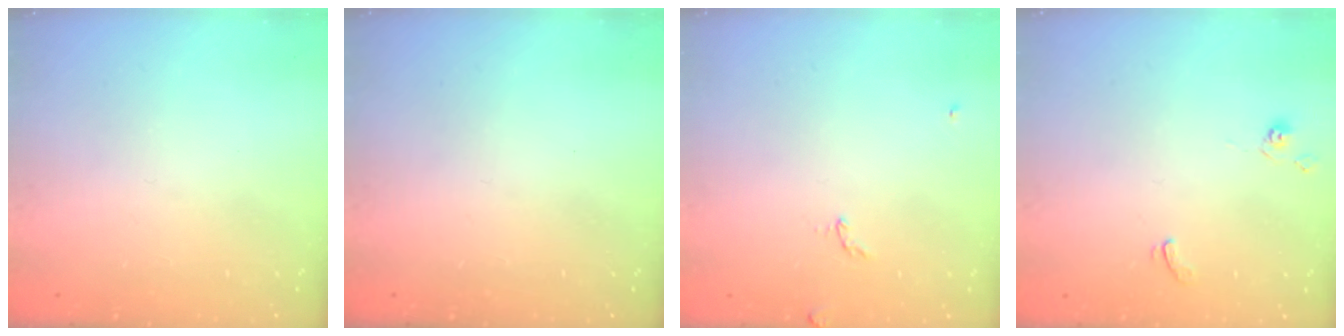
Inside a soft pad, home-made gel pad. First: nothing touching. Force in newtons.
{"total": 0.0}
{"total": 2.8, "press": 2.8, "slide": 0.3}
{"total": 2.6, "press": 2.6, "slide": 0.5}